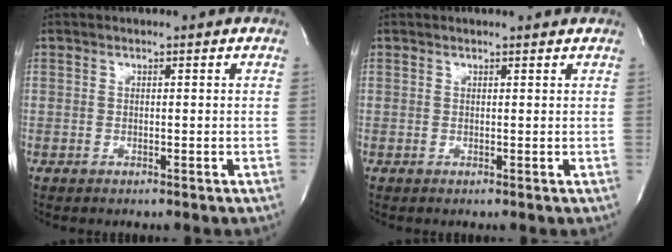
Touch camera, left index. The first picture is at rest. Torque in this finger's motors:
{"motor_torque": [0.91, -1.07, 0.08, 0.01]}